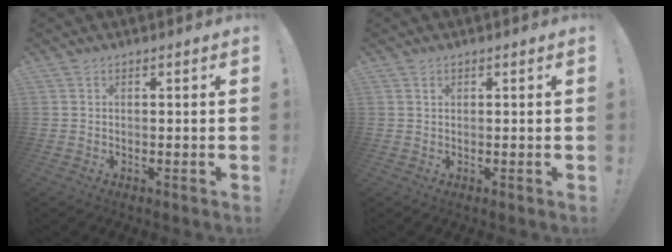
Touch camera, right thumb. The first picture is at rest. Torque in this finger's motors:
{"motor_torque": [-0.03, -0.11, 0.14, -0.04, -0.08]}